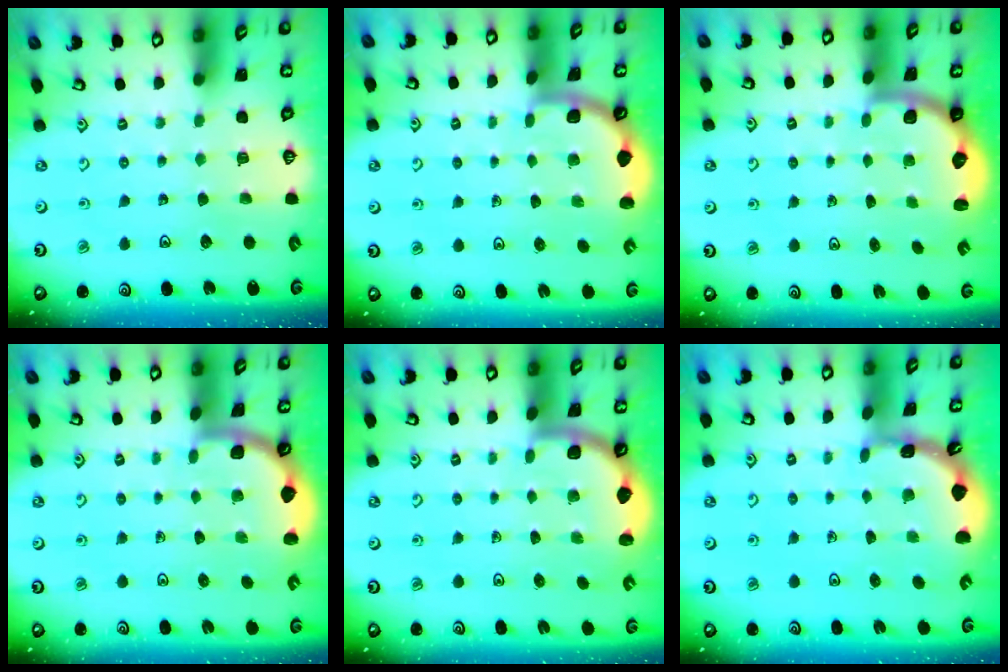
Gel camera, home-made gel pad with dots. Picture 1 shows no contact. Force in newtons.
{"total": 1.9, "press": 1.9, "slide": 0.0}
{"total": 2.3, "press": 2.0, "slide": 1.3}
{"total": 1.9, "press": 1.9, "slide": 0.0}
{"total": 1.6, "press": 1.6, "slide": 0.1}
{"total": 1.8, "press": 1.8, "slide": 0.2}